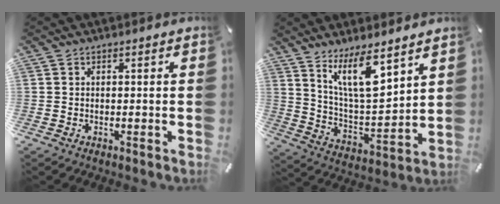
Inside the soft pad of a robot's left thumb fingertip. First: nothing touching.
{"total": 13.6, "force": [9.6, 4.3, 8.7], "torque": [-0.162, -0.050, 0.171]}